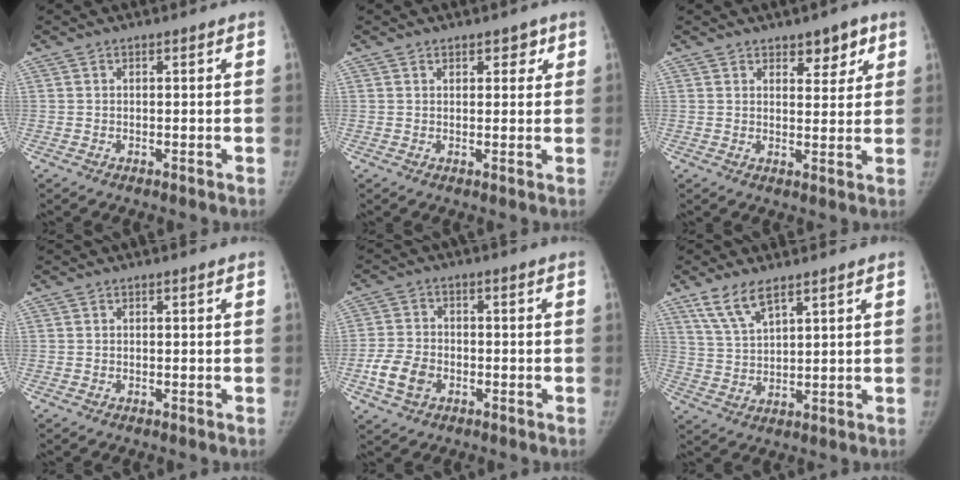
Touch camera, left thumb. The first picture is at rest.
{"total": 3.9, "force": [2.3, 2.7, 1.6], "torque": [0.011, -0.011, 0.030]}
{"total": 5.2, "force": [3.3, 2.8, 3.0], "torque": [-0.008, -0.018, 0.044]}
{"total": 0.0}
{"total": 7.1, "force": [-2.6, 5.1, 4.1], "torque": [-0.079, 0.012, -0.050]}
{"total": 7.0, "force": [4.9, 2.2, 4.5], "torque": [-0.086, -0.018, 0.102]}